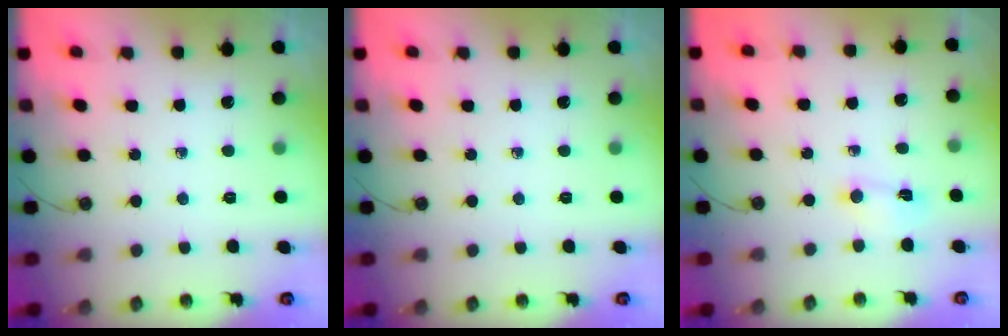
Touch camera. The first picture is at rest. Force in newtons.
{"total": 0.0}
{"total": 3.8, "press": 3.7, "slide": 0.4}